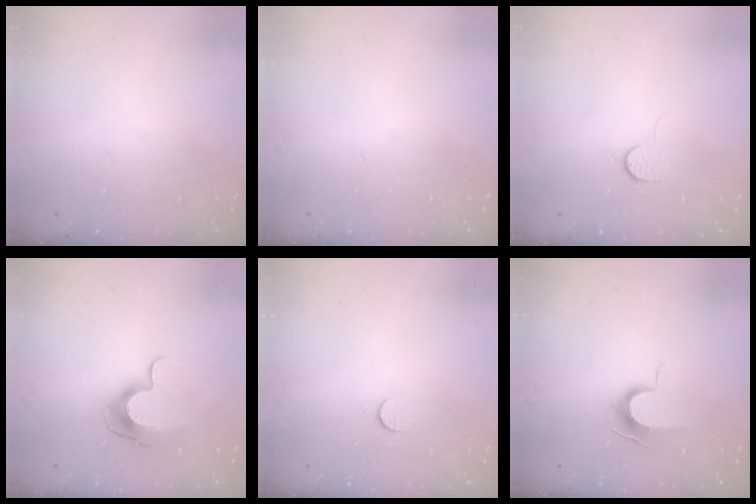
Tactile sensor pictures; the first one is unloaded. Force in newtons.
{"total": 0.0}
{"total": 5.0, "press": 5.0, "slide": 0.5}
{"total": 9.9, "press": 9.9, "slide": 0.4}
{"total": 5.2, "press": 5.2, "slide": 0.5}
{"total": 7.8, "press": 7.8, "slide": 0.7}